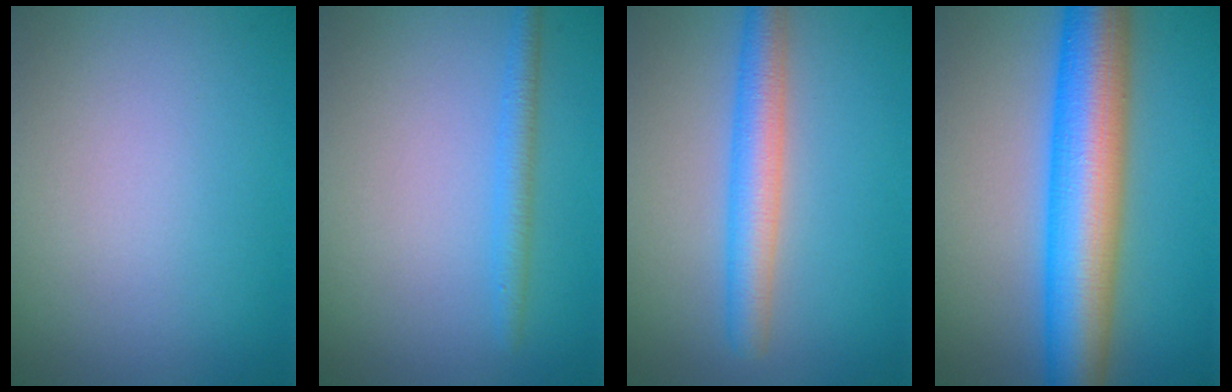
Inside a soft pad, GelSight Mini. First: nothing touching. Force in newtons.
{"total": 1.8, "press": 1.8, "slide": 0.0}
{"total": 4.1, "press": 4.1, "slide": 0.2}
{"total": 10.5, "press": 10.5, "slide": 0.2}